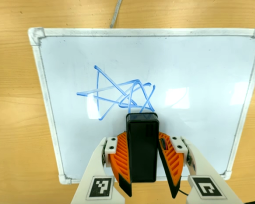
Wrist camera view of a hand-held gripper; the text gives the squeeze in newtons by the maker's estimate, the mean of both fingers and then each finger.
{"total": 5.5, "left": 4.9, "right": 6.1}